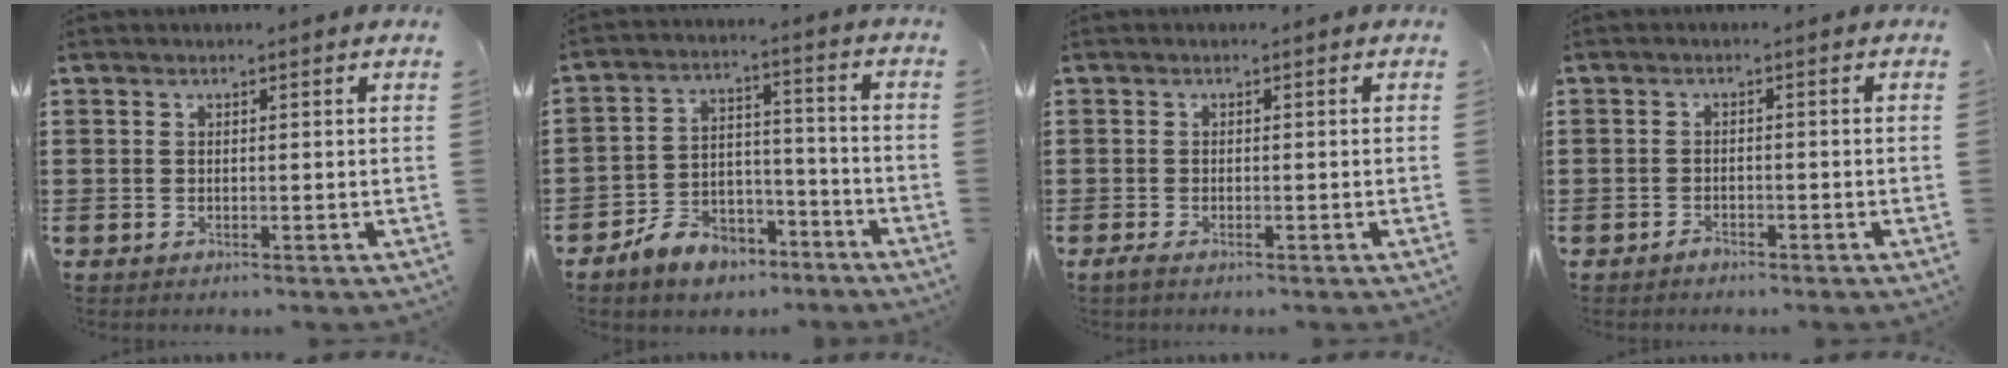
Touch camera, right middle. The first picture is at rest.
{"total": 7.5, "force": [-6.4, 3.7, 1.4], "torque": [-0.032, 0.032, -0.126]}
{"total": 1.1, "force": [-0.9, 0.3, 0.6], "torque": [-0.013, -0.003, -0.018]}
{"total": 1.5, "force": [-1.4, 0.6, 0.2], "torque": [-0.006, -0.001, -0.029]}